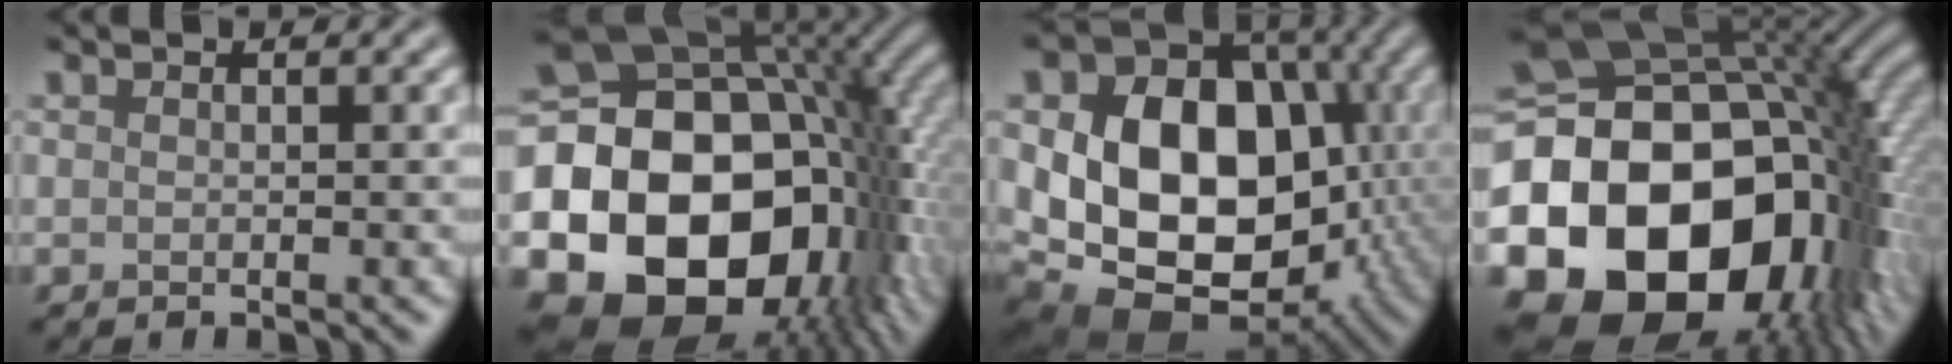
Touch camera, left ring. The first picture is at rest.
{"total": 21.8, "force": [-3.7, 15.7, 14.6], "torque": [-0.252, -0.037, -0.053]}
{"total": 18.8, "force": [-1.4, 14.5, 11.9], "torque": [-0.175, -0.006, -0.028]}
{"total": 23.3, "force": [-5.0, 17.6, 14.5], "torque": [-0.259, -0.038, -0.102]}